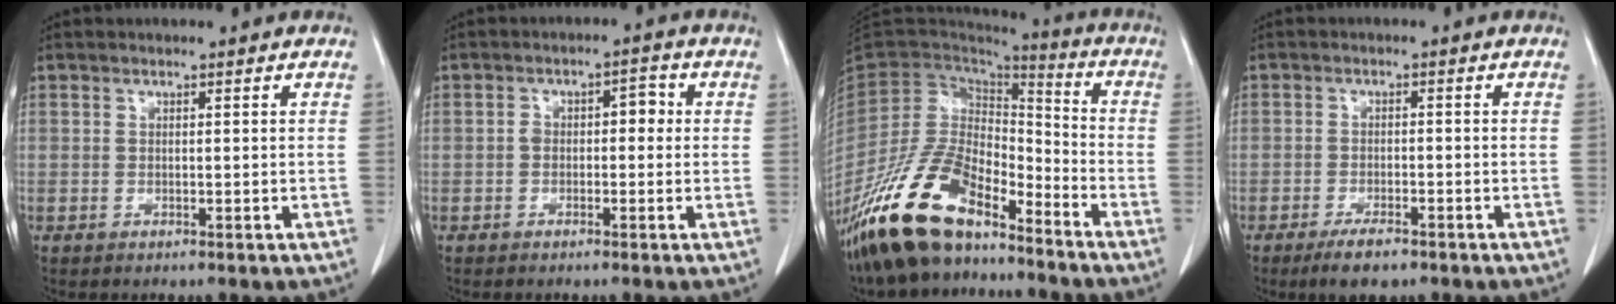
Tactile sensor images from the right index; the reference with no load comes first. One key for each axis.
{"total": 3.6, "fx": 0.0, "fy": 2.0, "fz": 3.0, "tx": -0.045, "ty": 0.024, "tz": 0.002}
{"total": 17.5, "fx": -13.2, "fy": 6.4, "fz": 9.6, "tx": -0.185, "ty": 0.009, "tz": -0.245}
{"total": 4.3, "fx": -3.1, "fy": 1.4, "fz": 2.7, "tx": -0.050, "ty": -0.003, "tz": -0.049}